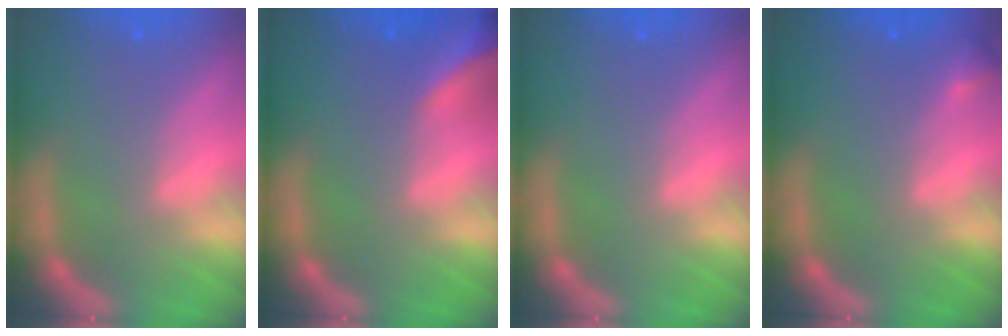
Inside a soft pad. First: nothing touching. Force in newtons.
{"total": 10.0}
{"total": 0.0}
{"total": 0.9}